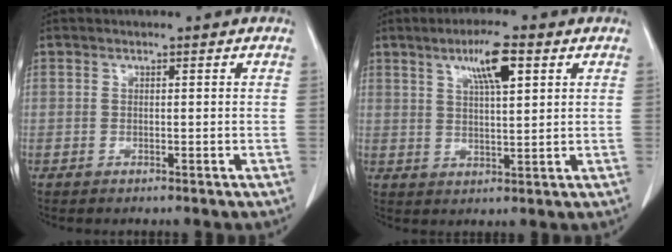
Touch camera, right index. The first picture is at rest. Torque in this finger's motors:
{"motor_torque": [0.74, 0.39, 0.18, 0.05]}